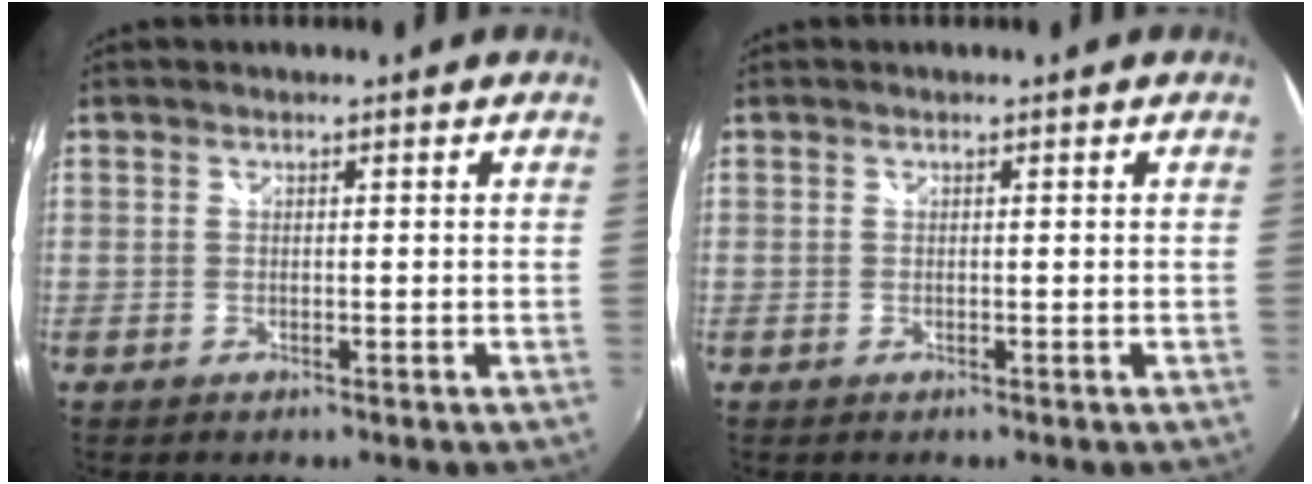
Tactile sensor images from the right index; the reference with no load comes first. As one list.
[{"total": 0.0}]